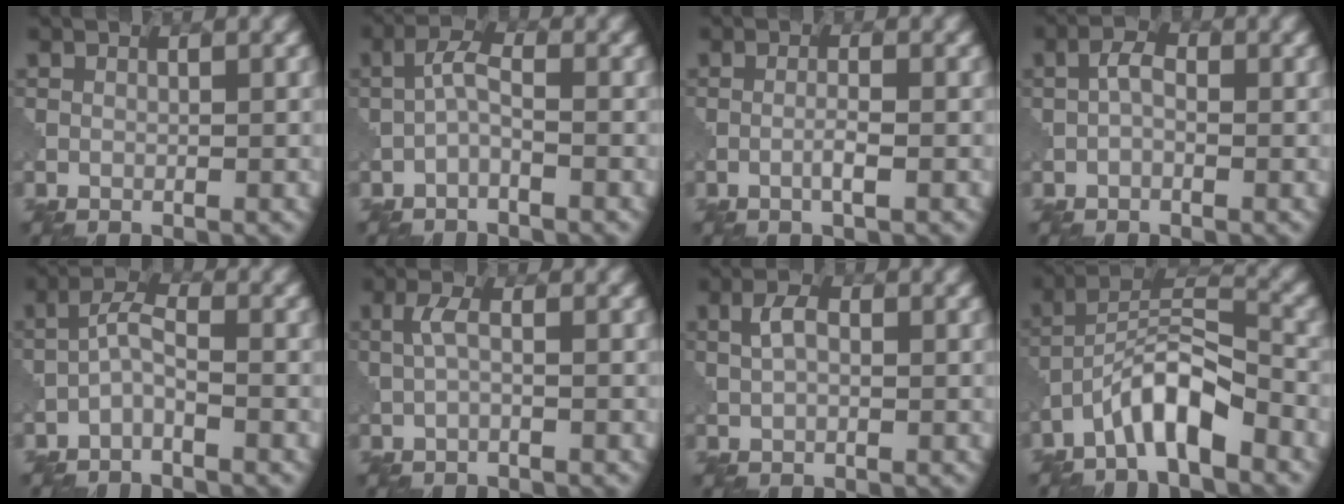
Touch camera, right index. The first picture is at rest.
{"total": 2.0, "force": [-0.7, 0.5, 1.8], "torque": [-0.039, 0.010, -0.021]}
{"total": 1.6, "force": [-0.5, 0.1, 1.5], "torque": [-0.027, 0.004, -0.015]}
{"total": 1.8, "force": [-0.2, 0.9, 1.5], "torque": [-0.030, 0.008, -0.010]}
{"total": 2.1, "force": [-1.2, 0.5, 1.6], "torque": [-0.035, 0.010, -0.031]}
{"total": 1.6, "force": [0.1, 0.3, 1.6], "torque": [-0.036, 0.004, -0.001]}
{"total": 2.3, "force": [0.6, 1.3, 1.8], "torque": [-0.039, 0.005, 0.008]}
{"total": 5.9, "force": [-3.9, 1.5, 4.2], "torque": [-0.078, 0.016, -0.078]}